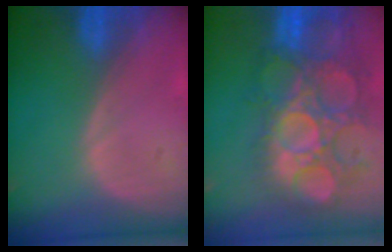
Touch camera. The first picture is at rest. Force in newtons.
{"total": 12.9, "press": 12.0, "slide": 4.8}